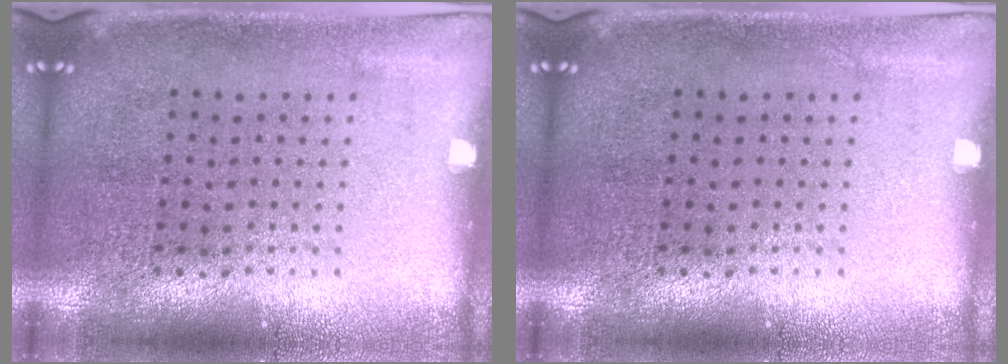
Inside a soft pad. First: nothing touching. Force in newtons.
{"total": 0.0}